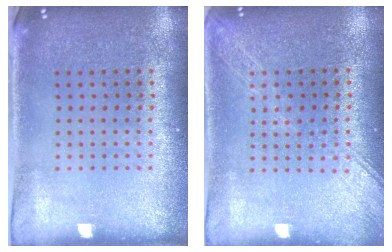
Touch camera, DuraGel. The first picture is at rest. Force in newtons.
{"total": 1.7, "press": 1.7, "slide": 0.3}